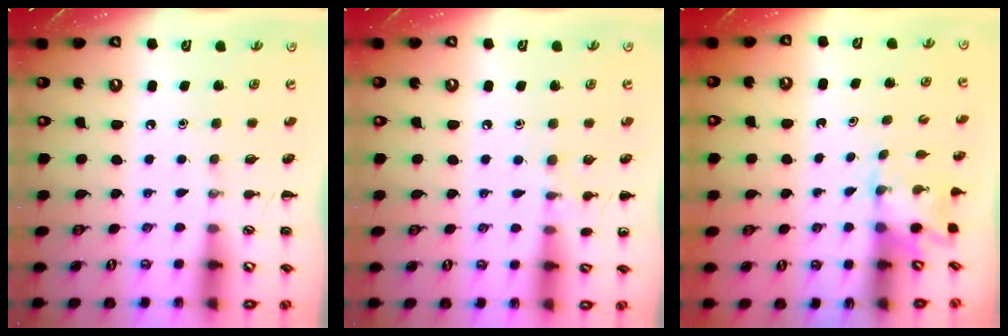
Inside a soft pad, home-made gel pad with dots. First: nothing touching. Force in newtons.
{"total": 5.6, "press": 5.4, "slide": 1.8}
{"total": 2.5, "press": 2.4, "slide": 0.9}